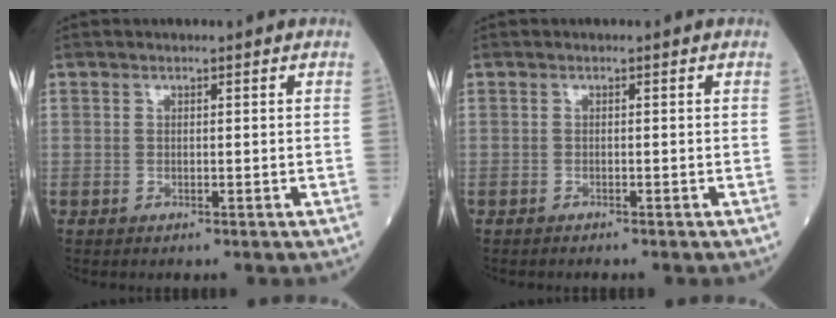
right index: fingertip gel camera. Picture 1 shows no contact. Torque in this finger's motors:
{"motor_torque": [-0.08, -0.23, 0.04, 0.01]}